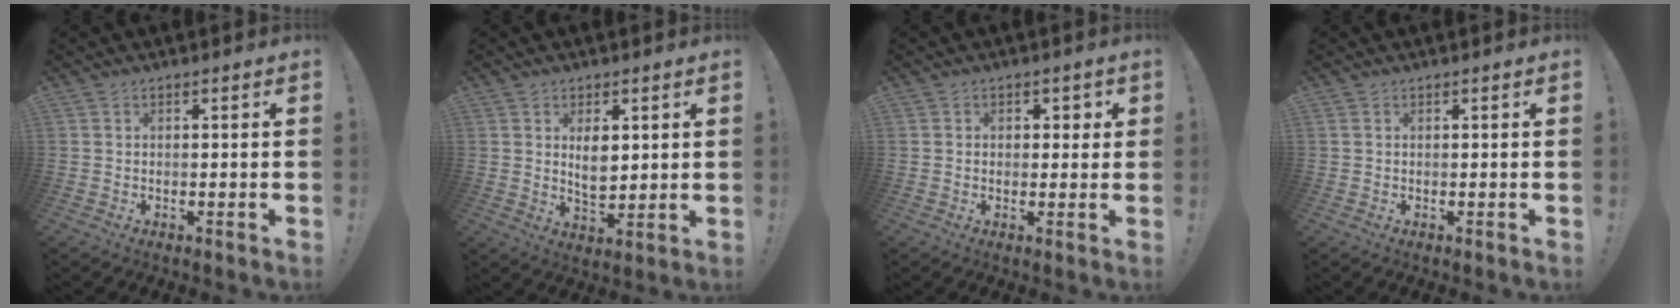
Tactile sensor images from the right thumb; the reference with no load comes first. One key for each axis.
{"total": 6.2, "fx": 2.1, "fy": 4.0, "fz": 4.2, "tx": -0.055, "ty": -0.014, "tz": 0.035}
{"total": 2.6, "fx": 0.5, "fy": 2.5, "fz": 0.6, "tx": 0.007, "ty": 0.002, "tz": 0.005}
{"total": 0.0}